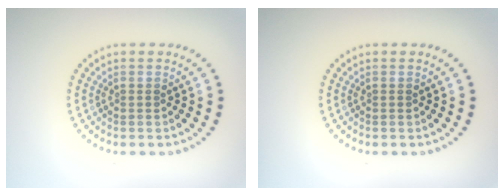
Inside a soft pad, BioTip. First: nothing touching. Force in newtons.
{"total": 0.0}